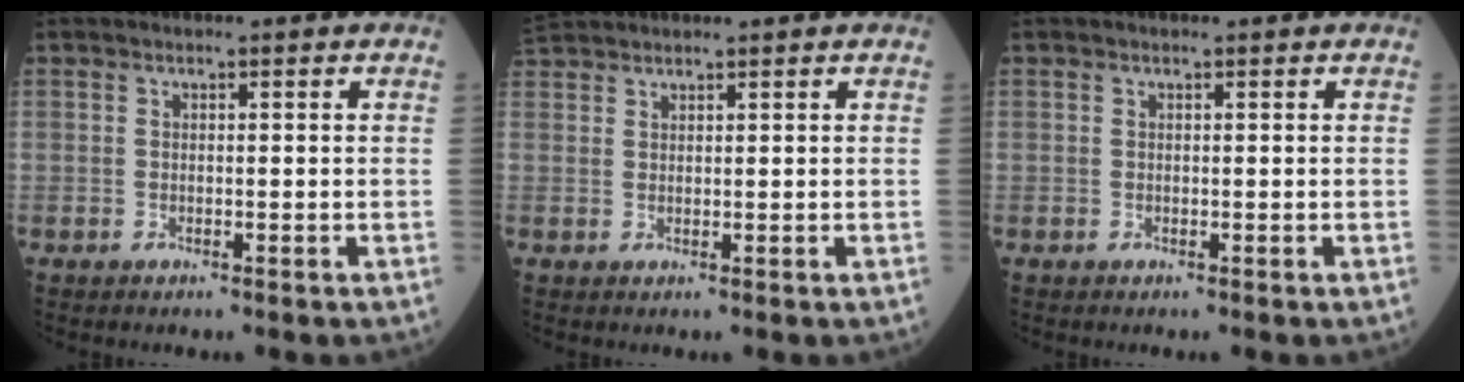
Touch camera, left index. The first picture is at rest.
{"total": 2.2, "force": [2.2, 0.0, 0.1], "torque": [-0.014, 0.020, 0.049]}
{"total": 0.0}